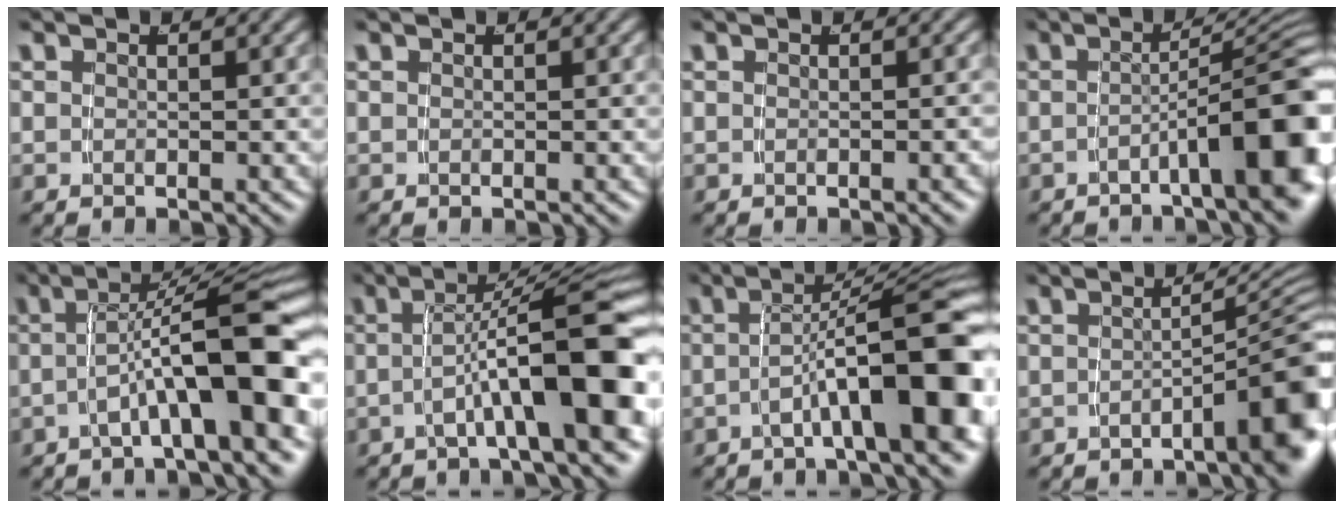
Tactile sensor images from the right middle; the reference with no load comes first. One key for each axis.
{"total": 0.0}
{"total": 0.5, "fx": -0.3, "fy": -0.2, "fz": 0.3, "tx": -0.006, "ty": 0.007, "tz": -0.007}
{"total": 8.6, "fx": -3.9, "fy": 1.4, "fz": 7.5, "tx": -0.073, "ty": 0.020, "tz": -0.065}
{"total": 8.5, "fx": -2.9, "fy": 1.5, "fz": 7.8, "tx": -0.096, "ty": 0.014, "tz": -0.041}
{"total": 9.1, "fx": -2.4, "fy": 1.8, "fz": 8.6, "tx": -0.101, "ty": 0.009, "tz": -0.036}
{"total": 9.8, "fx": -3.2, "fy": 2.3, "fz": 9.0, "tx": -0.108, "ty": 0.004, "tz": -0.047}
{"total": 7.4, "fx": -2.9, "fy": 1.8, "fz": 6.6, "tx": -0.060, "ty": 0.011, "tz": -0.051}